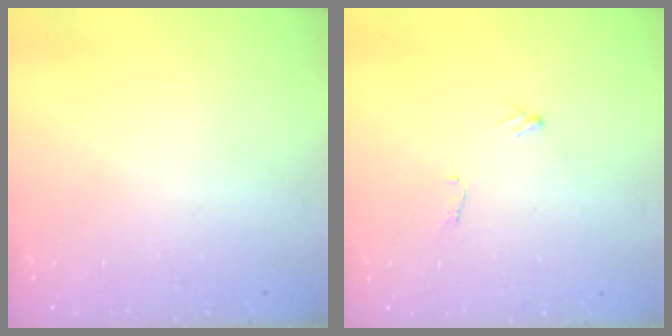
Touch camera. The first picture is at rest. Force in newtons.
{"total": 5.4, "press": 5.4, "slide": 0.4}